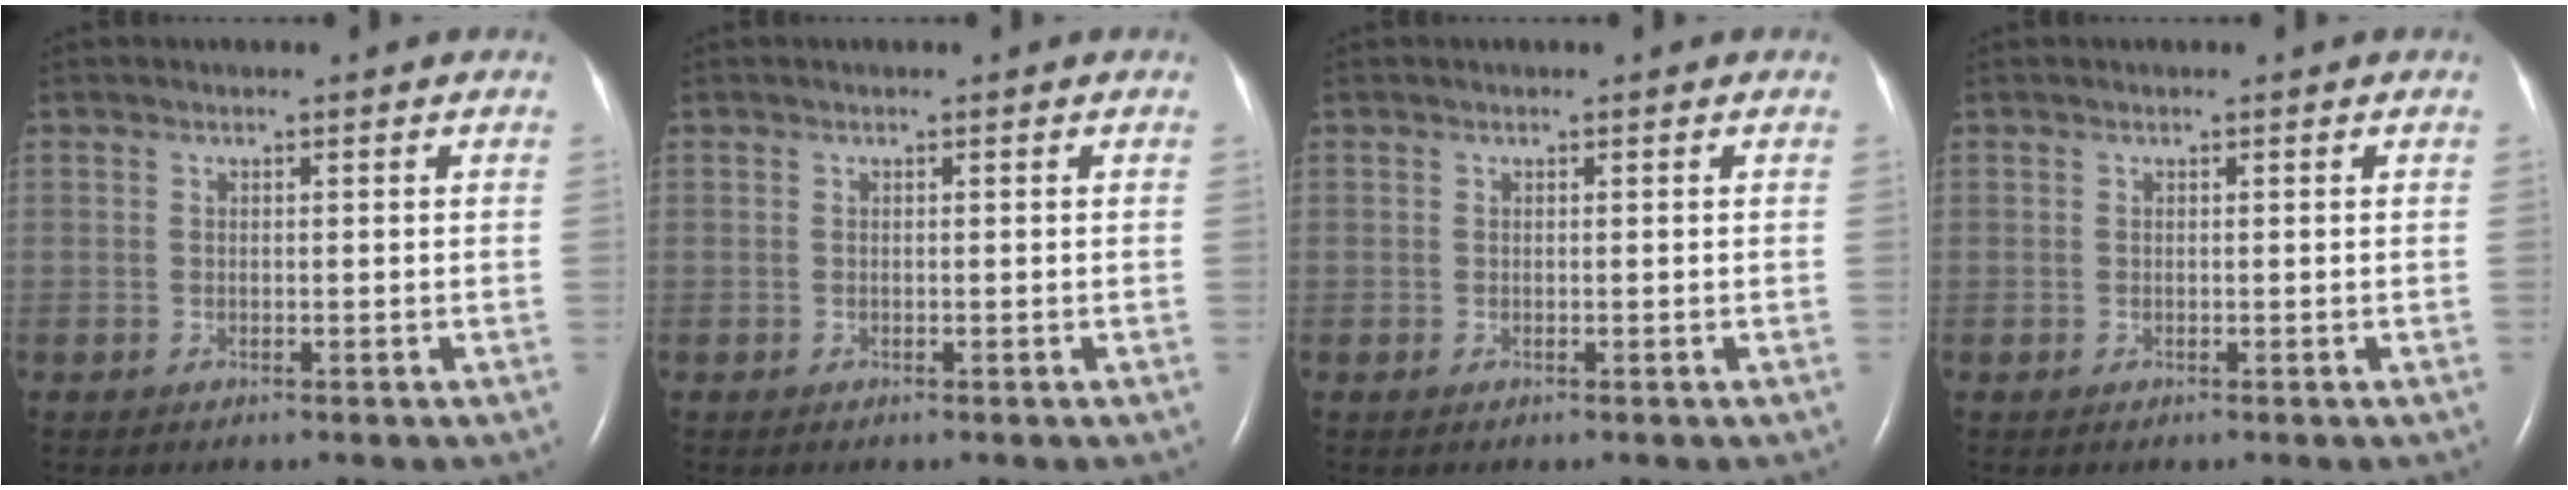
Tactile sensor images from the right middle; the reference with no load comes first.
{"total": 0.0}
{"total": 0.0}
{"total": 0.0}